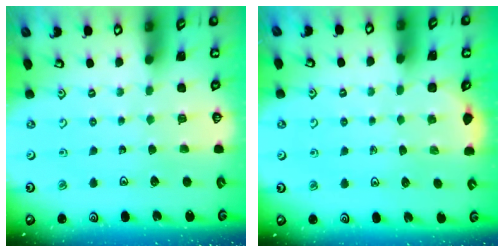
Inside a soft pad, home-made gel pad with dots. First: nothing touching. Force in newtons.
{"total": 1.5, "press": 1.2, "slide": 1.0}